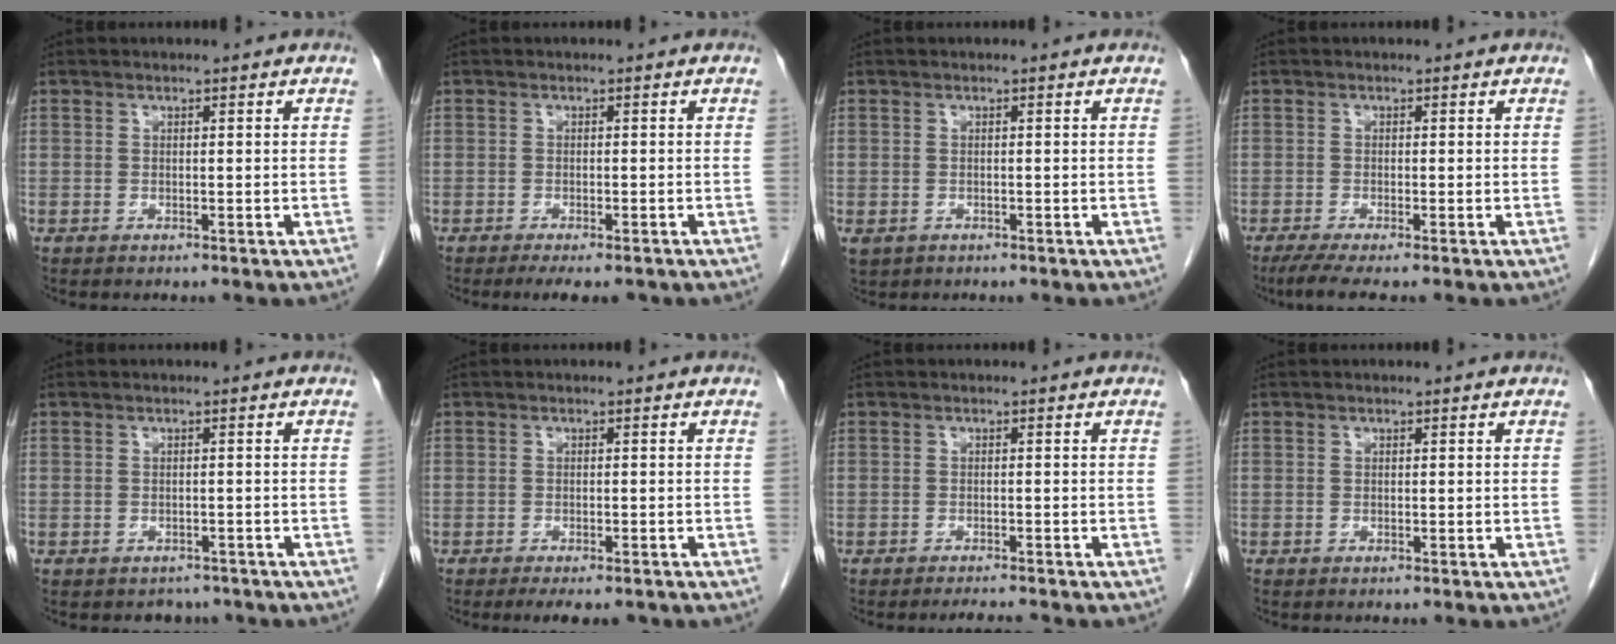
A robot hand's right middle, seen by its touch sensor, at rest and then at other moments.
{"total": 5.3, "force": [-4.2, 1.4, 3.0], "torque": [-0.037, -0.010, -0.059]}
{"total": 2.5, "force": [-1.3, 1.8, 1.2], "torque": [-0.025, -0.004, -0.014]}
{"total": 4.0, "force": [-2.7, 0.3, 2.9], "torque": [-0.053, -0.012, -0.048]}
{"total": 2.5, "force": [-2.2, 1.4, -0.1], "torque": [-0.004, 0.002, -0.029]}
{"total": 5.2, "force": [-4.1, 1.6, 2.8], "torque": [-0.034, -0.009, -0.056]}
{"total": 2.5, "force": [-2.4, -0.3, 0.7], "torque": [-0.015, -0.011, -0.033]}
{"total": 0.0}